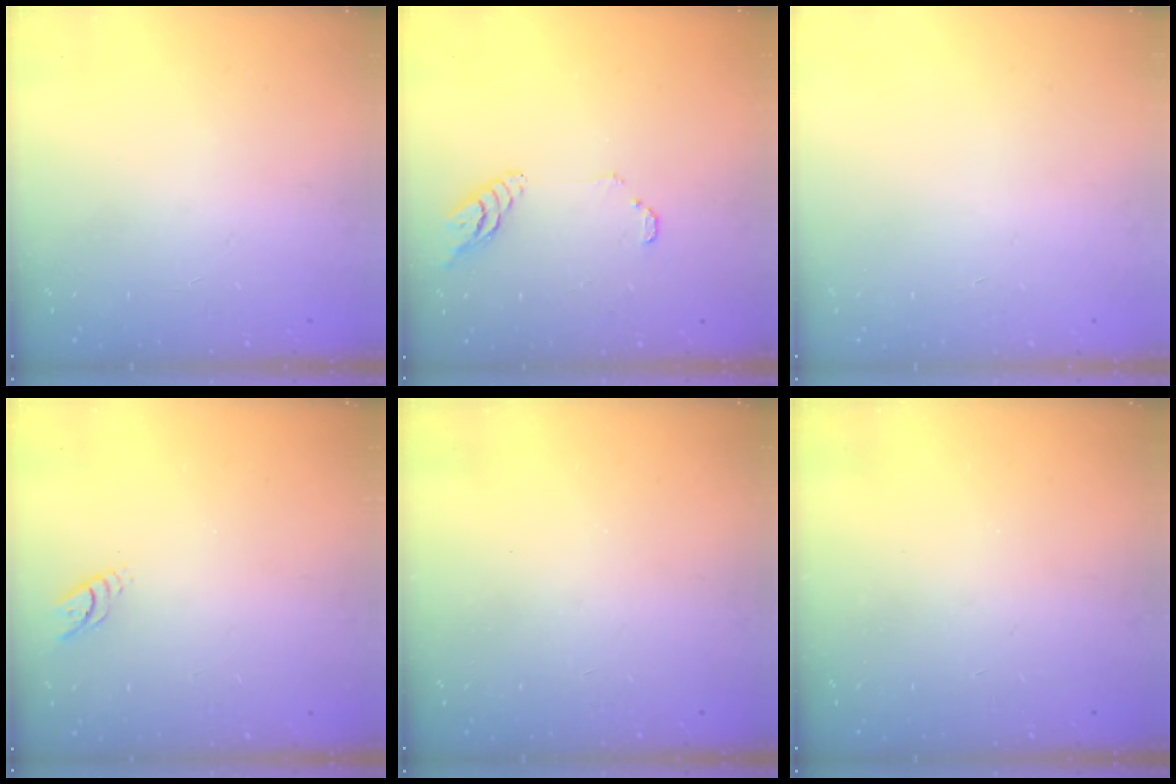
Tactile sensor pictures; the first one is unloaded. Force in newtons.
{"total": 6.3, "press": 6.3, "slide": 0.3}
{"total": 0.0}
{"total": 3.7, "press": 3.6, "slide": 0.5}
{"total": 0.0}
{"total": 0.0}